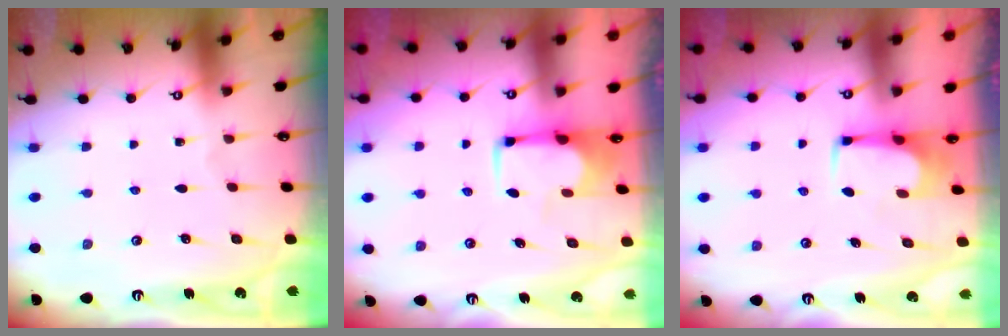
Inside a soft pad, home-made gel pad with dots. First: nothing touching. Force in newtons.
{"total": 1.8, "press": 1.6, "slide": 0.8}
{"total": 3.7, "press": 3.7, "slide": 0.2}